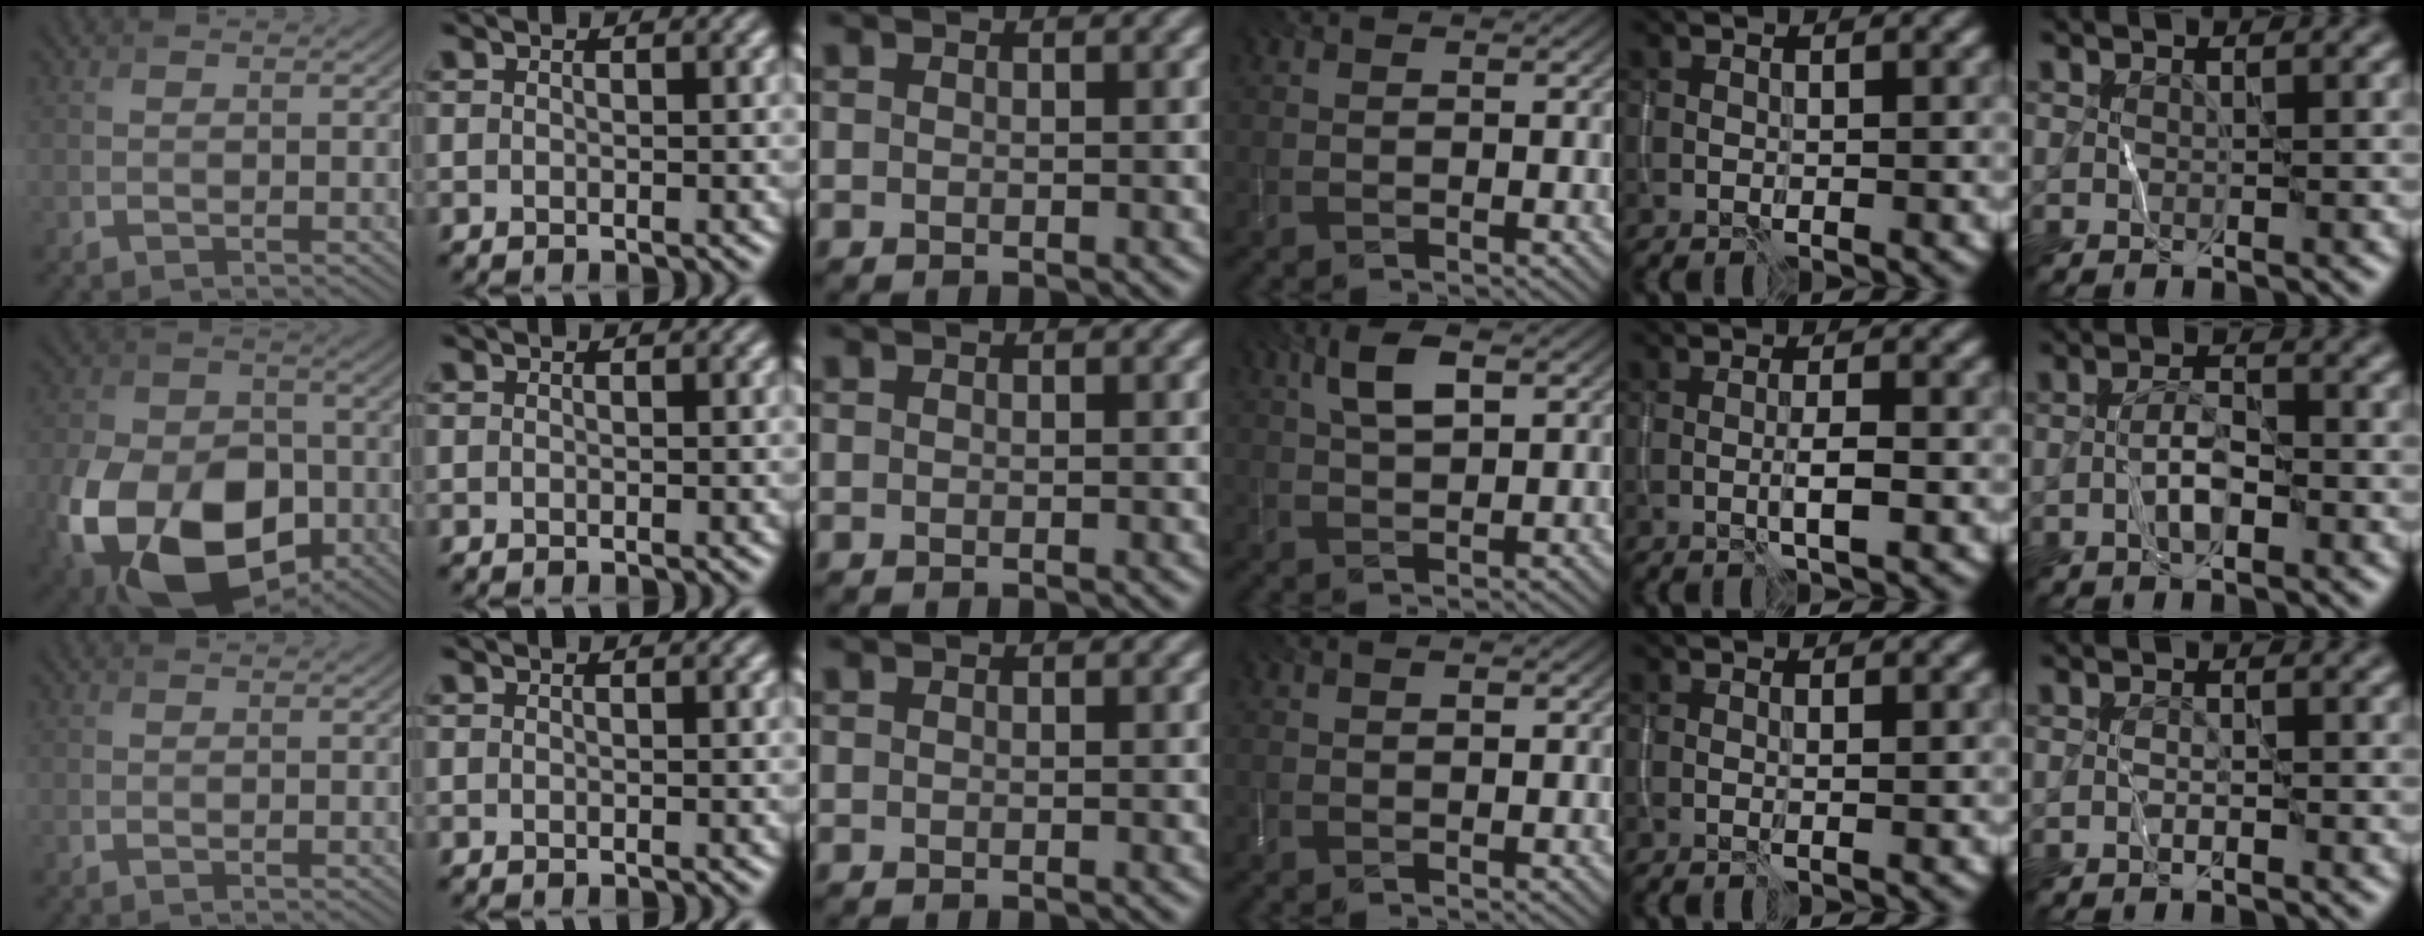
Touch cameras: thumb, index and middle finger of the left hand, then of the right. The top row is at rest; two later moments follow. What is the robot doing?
{"motion": "wipe", "object": "whiteboard"}